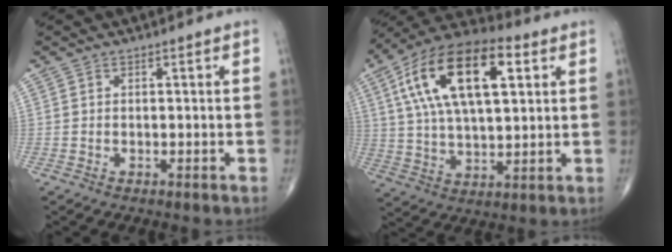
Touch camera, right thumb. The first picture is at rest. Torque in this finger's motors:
{"motor_torque": [-1.39, 3.03, 2.06, 0.71, 0.60]}